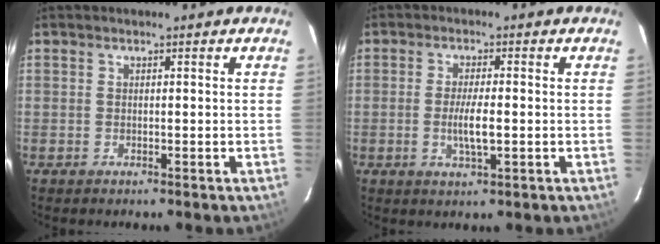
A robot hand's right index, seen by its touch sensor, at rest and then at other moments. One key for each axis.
{"total": 4.6, "fx": -0.8, "fy": 0.8, "fz": 4.5, "tx": -0.085, "ty": -0.005, "tz": -0.012}